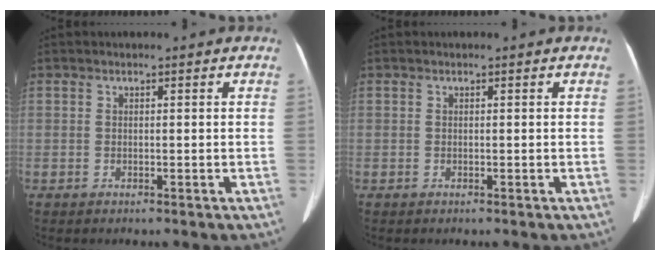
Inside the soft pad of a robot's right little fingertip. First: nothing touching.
{"total": 0.0}